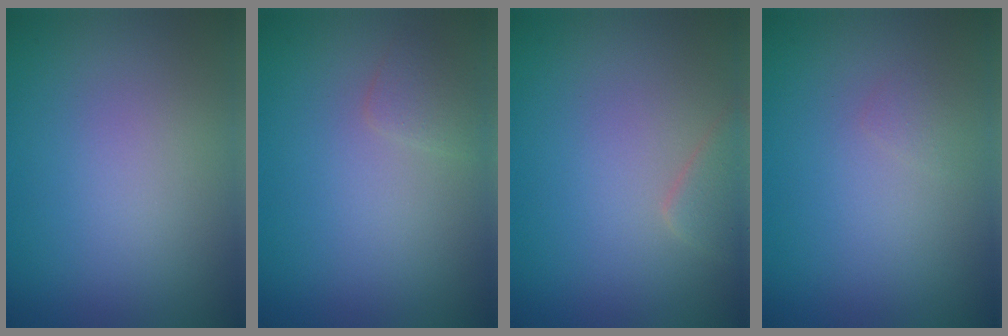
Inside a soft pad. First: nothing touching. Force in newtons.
{"total": 1.2, "press": 1.2, "slide": 0.1}
{"total": 2.1, "press": 2.1, "slide": 0.1}
{"total": 0.6, "press": 0.6, "slide": 0.0}